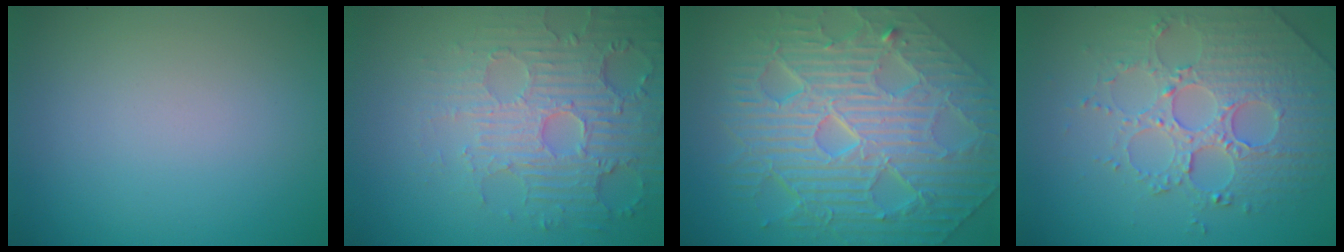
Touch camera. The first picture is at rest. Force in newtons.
{"total": 4.5, "press": 4.4, "slide": 0.6}
{"total": 11.6, "press": 7.6, "slide": 8.8}
{"total": 4.4, "press": 4.3, "slide": 1.0}